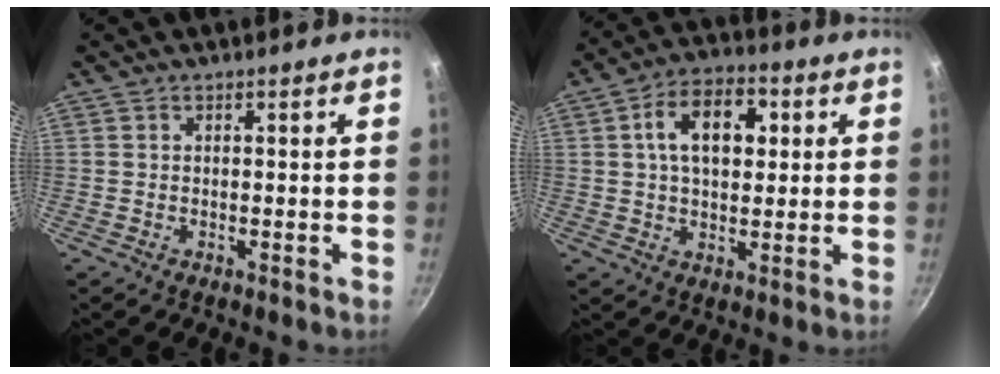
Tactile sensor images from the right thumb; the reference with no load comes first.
{"total": 11.9, "force": [2.7, 7.4, 8.9], "torque": [-0.118, 0.011, 0.035]}